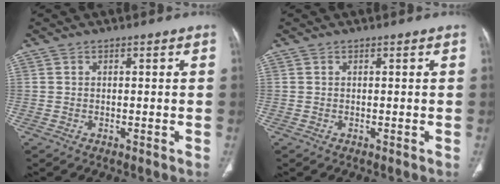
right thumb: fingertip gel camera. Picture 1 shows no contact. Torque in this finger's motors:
{"motor_torque": [0.05, 0.05, 0.00, 0.00, 0.00]}